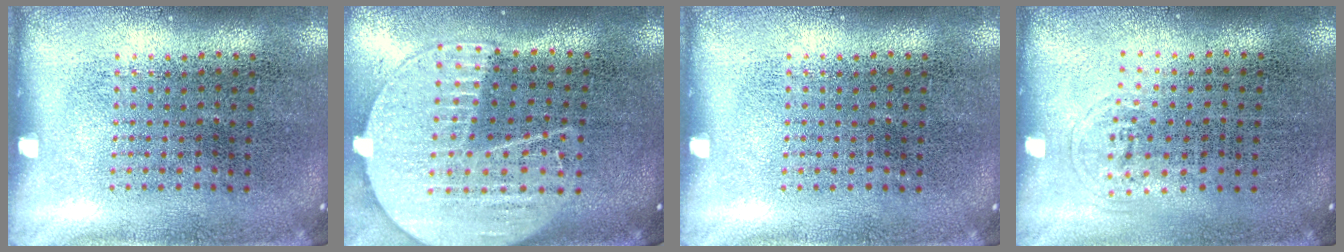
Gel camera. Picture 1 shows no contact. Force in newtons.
{"total": 2.1, "press": 1.8, "slide": 1.0}
{"total": 0.0}
{"total": 0.5, "press": 0.5, "slide": 0.2}